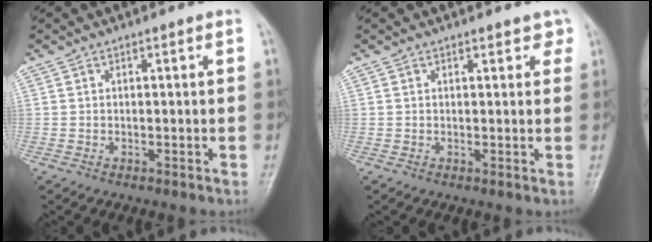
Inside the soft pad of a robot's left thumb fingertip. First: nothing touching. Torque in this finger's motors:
{"motor_torque": [-0.06, 0.00, -0.03, -0.14, 0.04]}